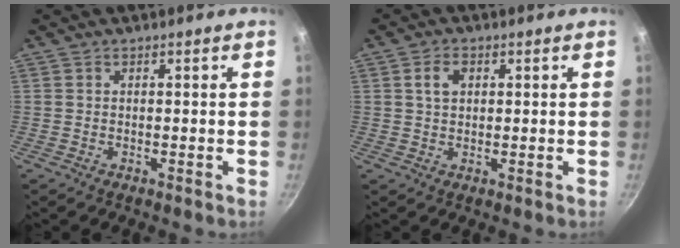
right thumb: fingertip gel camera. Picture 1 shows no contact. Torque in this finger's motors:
{"motor_torque": [0.00, 0.00, 0.00, 0.00, 0.00]}